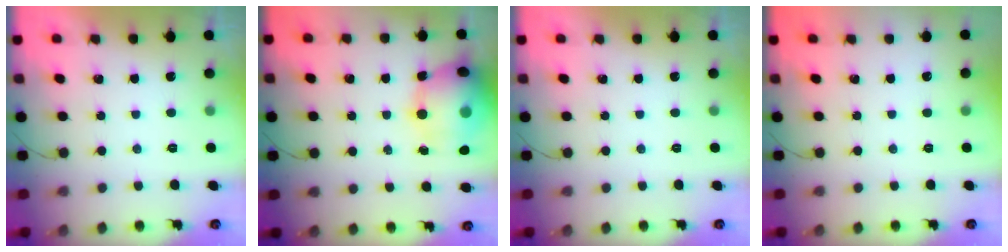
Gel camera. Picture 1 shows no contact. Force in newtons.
{"total": 18.6, "press": 18.2, "slide": 3.8}
{"total": 0.0}
{"total": 0.0}